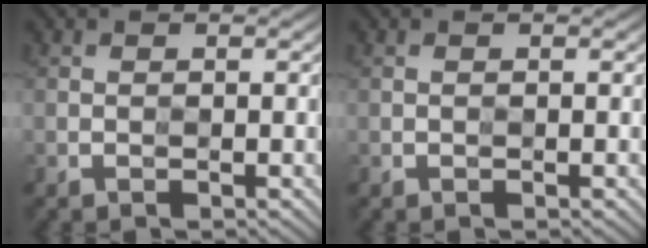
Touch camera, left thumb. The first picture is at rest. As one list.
[{"total": 0.0}]